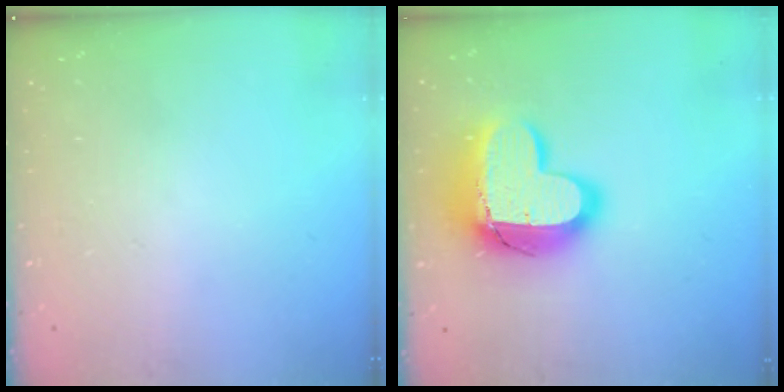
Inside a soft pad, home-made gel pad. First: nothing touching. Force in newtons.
{"total": 18.5, "press": 18.5, "slide": 1.2}